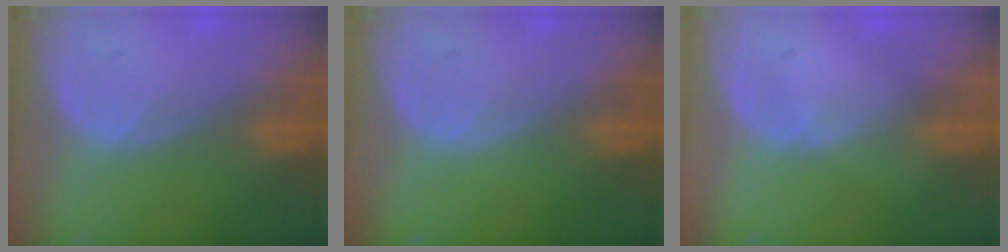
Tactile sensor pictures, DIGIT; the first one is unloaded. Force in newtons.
{"total": 0.0}
{"total": 0.6, "press": 0.5, "slide": 0.2}